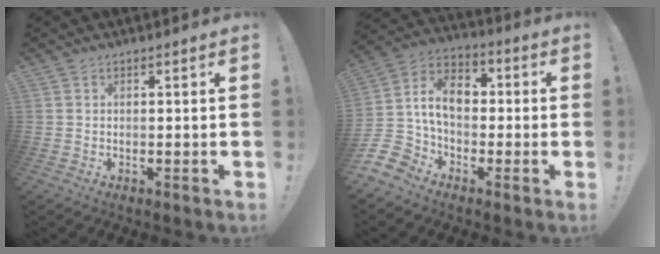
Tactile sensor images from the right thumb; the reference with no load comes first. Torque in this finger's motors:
{"motor_torque": [1.86, 1.45, 1.15, -0.74, 0.09]}